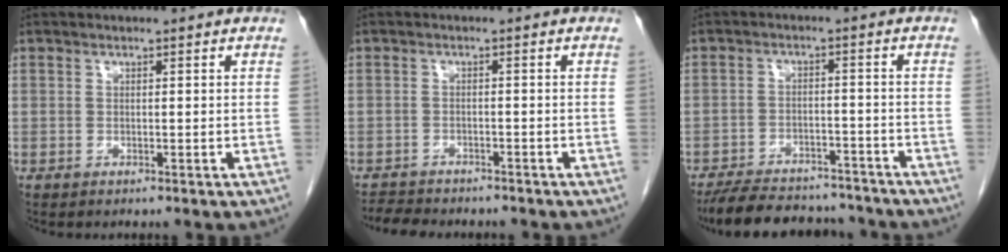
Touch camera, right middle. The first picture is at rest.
{"total": 6.1, "force": [-5.6, 1.6, 1.8], "torque": [-0.032, -0.007, -0.082]}
{"total": 14.5, "force": [-13.0, 4.1, 4.9], "torque": [-0.086, 0.003, -0.186]}